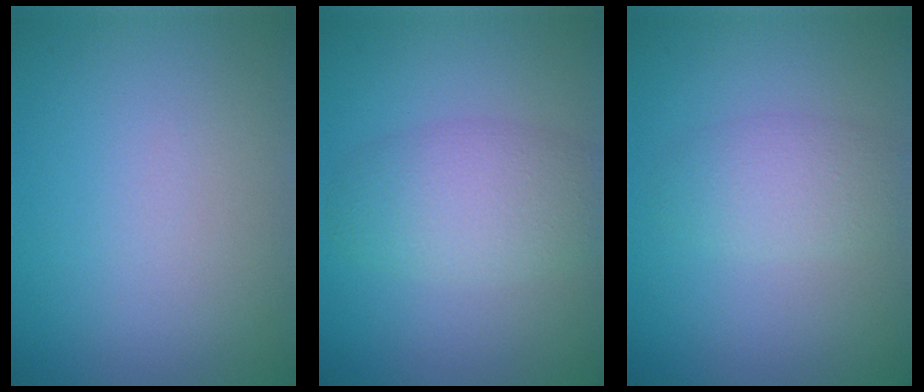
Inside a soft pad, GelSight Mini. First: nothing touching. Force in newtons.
{"total": 4.5, "press": 4.5, "slide": 0.3}
{"total": 2.8, "press": 2.8, "slide": 0.1}